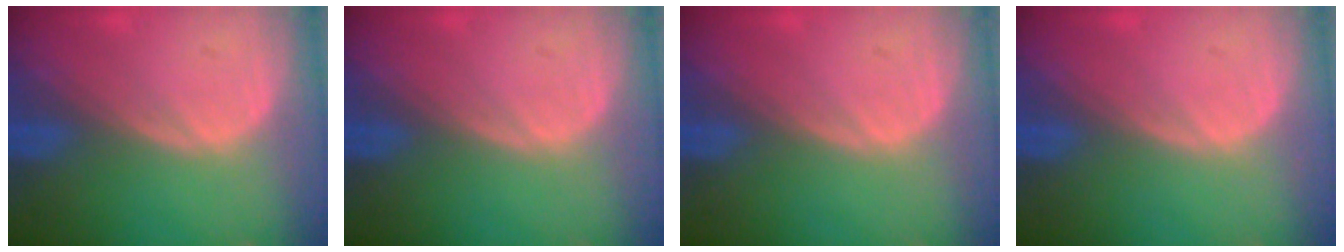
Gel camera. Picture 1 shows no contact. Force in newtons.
{"total": 0.0}
{"total": 0.0}
{"total": 0.0}